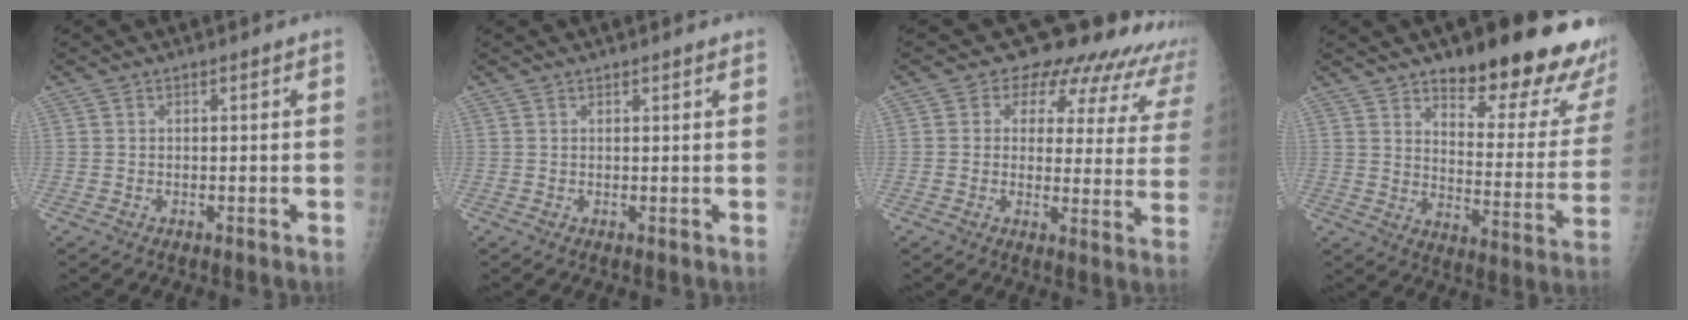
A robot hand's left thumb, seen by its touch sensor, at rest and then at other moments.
{"total": 1.0, "force": [0.8, 0.2, 0.5], "torque": [-0.004, 0.000, 0.010]}
{"total": 16.9, "force": [13.5, 8.1, 6.2], "torque": [-0.027, -0.063, 0.132]}
{"total": 25.0, "force": [17.2, 7.5, 16.5], "torque": [-0.171, -0.095, 0.225]}